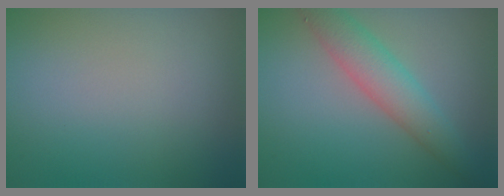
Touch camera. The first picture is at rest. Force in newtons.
{"total": 4.3, "press": 4.3, "slide": 0.1}